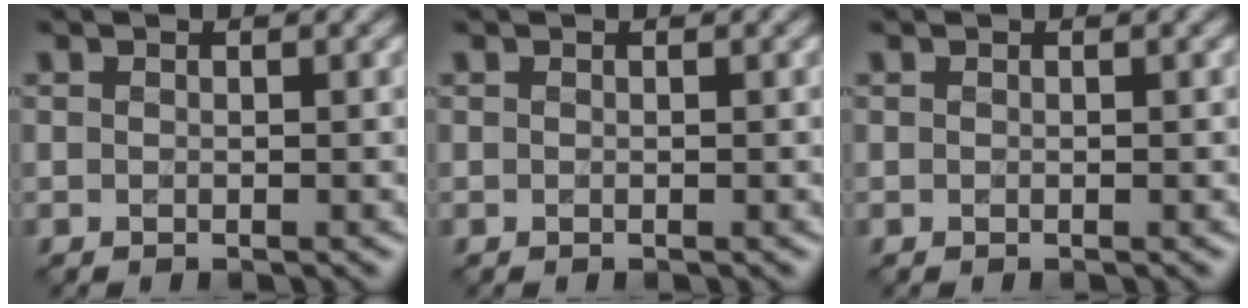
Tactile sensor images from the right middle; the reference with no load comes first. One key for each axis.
{"total": 0.0}
{"total": 0.0}